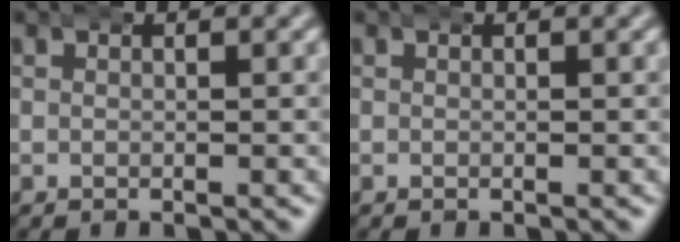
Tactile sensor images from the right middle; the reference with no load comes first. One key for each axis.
{"total": 0.0}